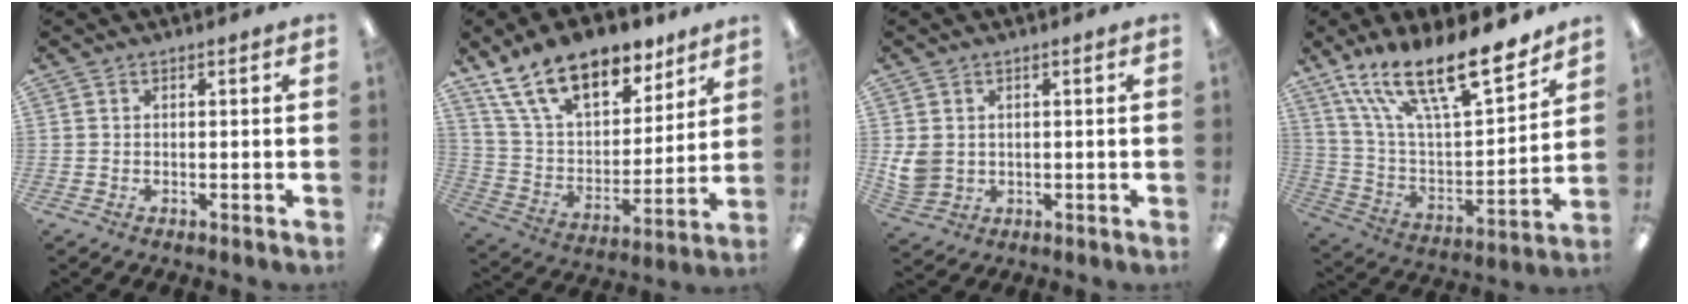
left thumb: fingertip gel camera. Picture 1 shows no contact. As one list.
[{"total": 19.7, "force": [13.5, 10.1, 10.1], "torque": [-0.177, -0.071, 0.245]}, {"total": 5.2, "force": [1.0, 4.4, 2.5], "torque": [-0.055, 0.002, 0.021]}, {"total": 22.5, "force": [16.6, 7.0, 13.5], "torque": [-0.237, -0.104, 0.286]}]